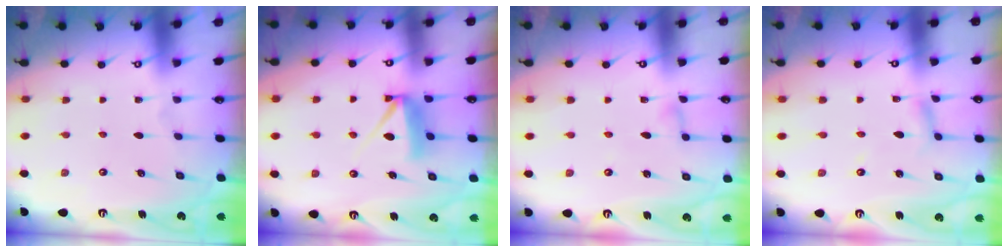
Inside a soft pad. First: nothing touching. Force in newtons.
{"total": 7.1, "press": 7.0, "slide": 0.8}
{"total": 2.3, "press": 2.3, "slide": 0.2}
{"total": 3.6, "press": 3.6, "slide": 0.4}